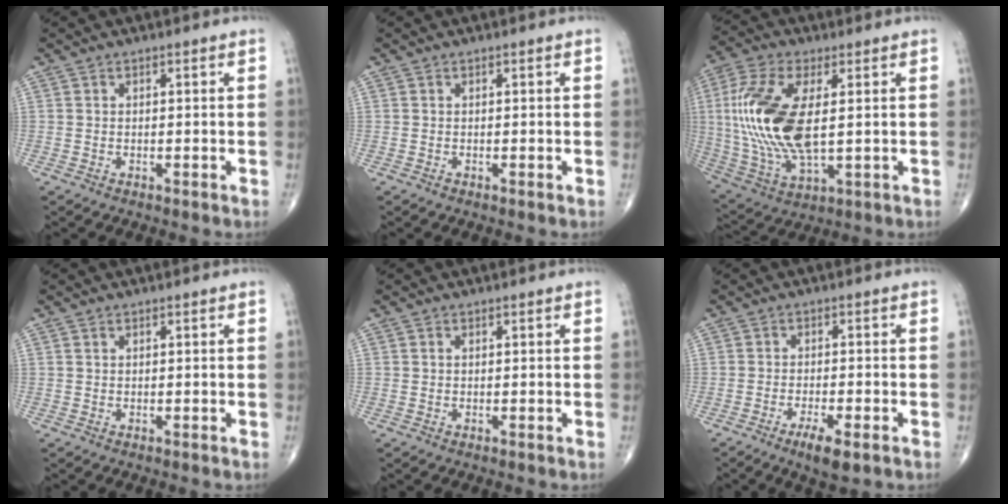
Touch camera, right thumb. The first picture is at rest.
{"total": 0.0}
{"total": 19.5, "force": [1.8, 8.8, 17.2], "torque": [-0.381, -0.012, 0.039]}
{"total": 0.0}
{"total": 0.5, "force": [0.1, 0.4, 0.4], "torque": [-0.010, 0.000, 0.003]}
{"total": 5.0, "force": [-2.8, 1.1, 3.9], "torque": [-0.072, 0.001, -0.045]}